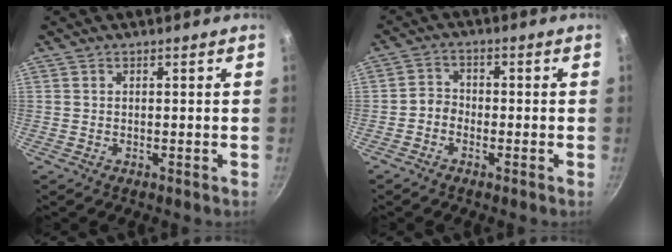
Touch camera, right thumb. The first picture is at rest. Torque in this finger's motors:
{"motor_torque": [-0.16, -0.52, -0.39, 0.02, 0.05]}